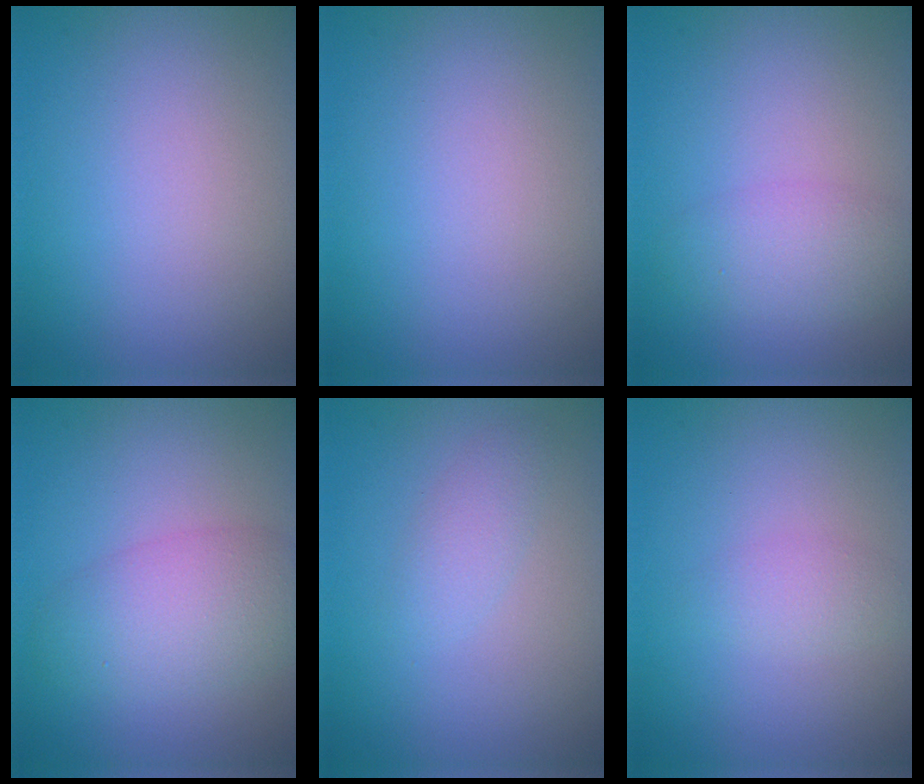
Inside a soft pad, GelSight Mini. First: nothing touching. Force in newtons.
{"total": 0.0}
{"total": 2.8, "press": 2.8, "slide": 0.1}
{"total": 4.8, "press": 4.8, "slide": 0.2}
{"total": 1.6, "press": 1.6, "slide": 0.1}
{"total": 1.6, "press": 1.6, "slide": 0.1}